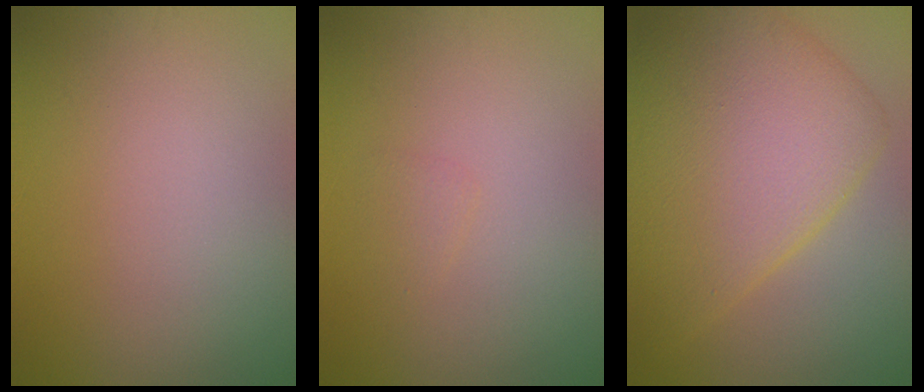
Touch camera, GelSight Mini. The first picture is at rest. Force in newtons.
{"total": 0.8, "press": 0.8, "slide": 0.0}
{"total": 10.4, "press": 10.4, "slide": 0.2}